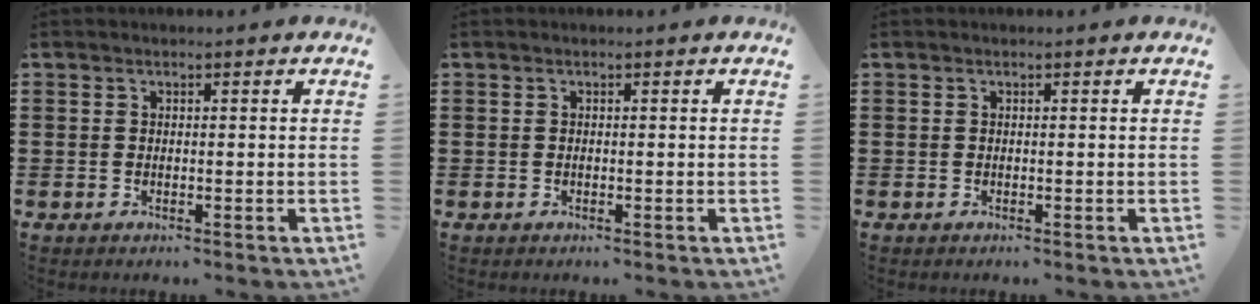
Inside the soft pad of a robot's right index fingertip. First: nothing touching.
{"total": 0.0}
{"total": 0.0}